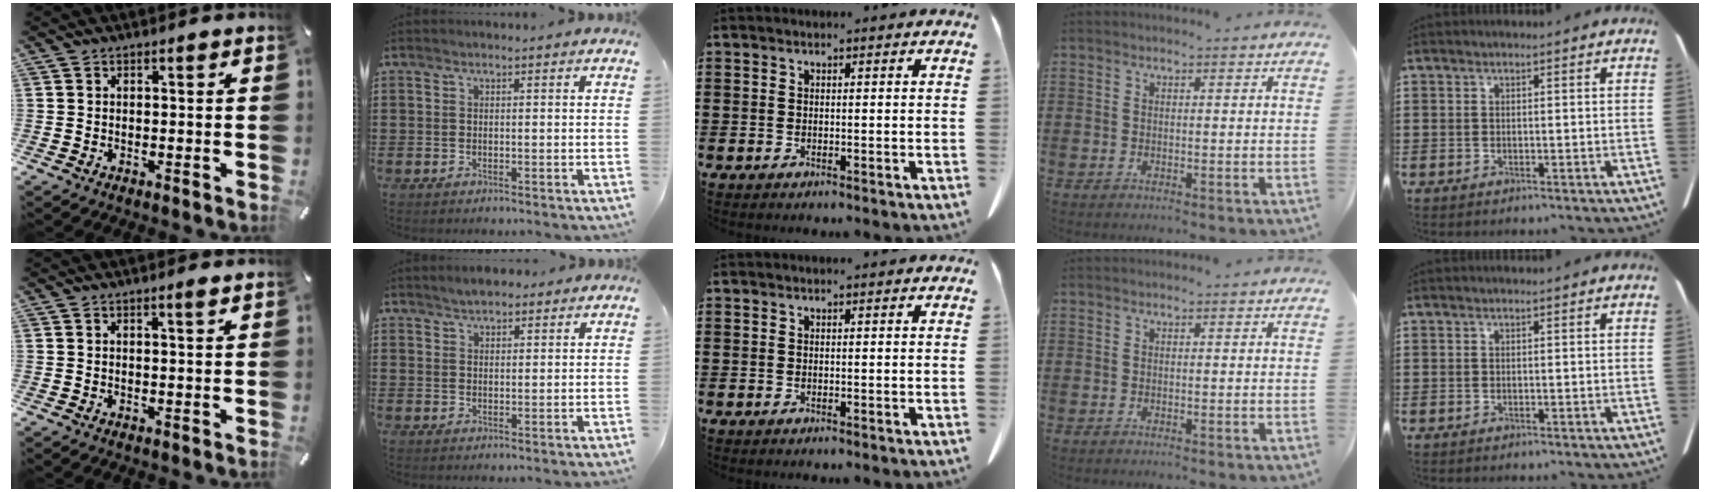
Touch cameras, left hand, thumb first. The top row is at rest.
{"thumb": {"total": 1.3, "force": [0.7, 0.0, 1.1], "torque": [-0.021, -0.001, 0.013]}, "index": {"total": 2.7, "force": [2.5, 0.9, 0.6], "torque": [-0.018, 0.003, 0.047]}}